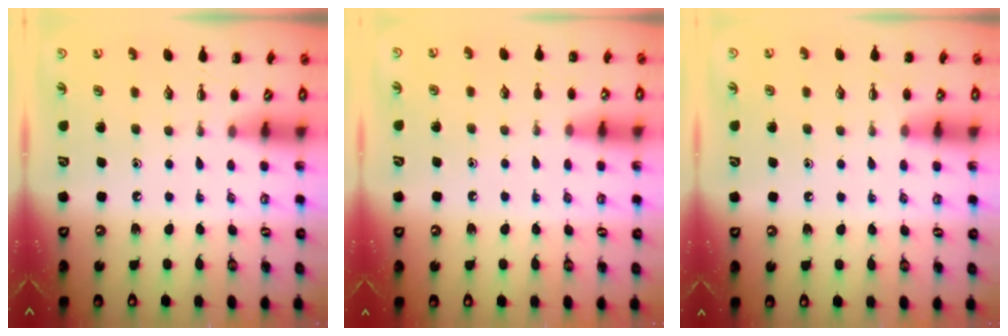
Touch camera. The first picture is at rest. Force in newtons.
{"total": 8.1, "press": 7.8, "slide": 2.2}
{"total": 5.4, "press": 5.1, "slide": 1.6}